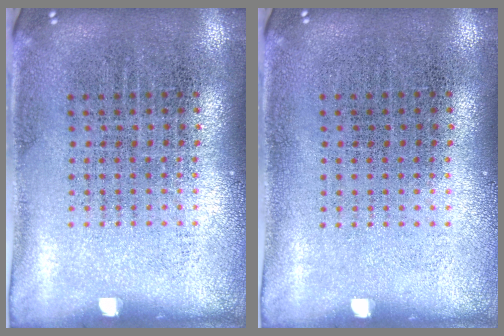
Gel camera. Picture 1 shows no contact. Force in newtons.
{"total": 0.0}